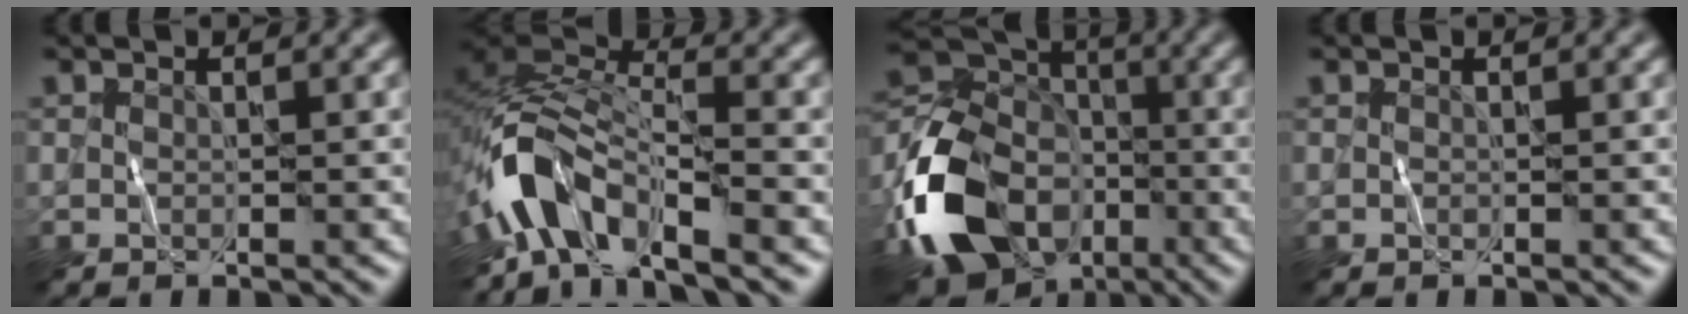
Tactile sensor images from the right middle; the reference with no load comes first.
{"total": 6.3, "force": [-4.3, 2.4, 4.0], "torque": [-0.068, 0.008, -0.097]}
{"total": 12.9, "force": [-5.8, 9.0, 7.2], "torque": [-0.161, -0.015, -0.122]}
{"total": 0.0}